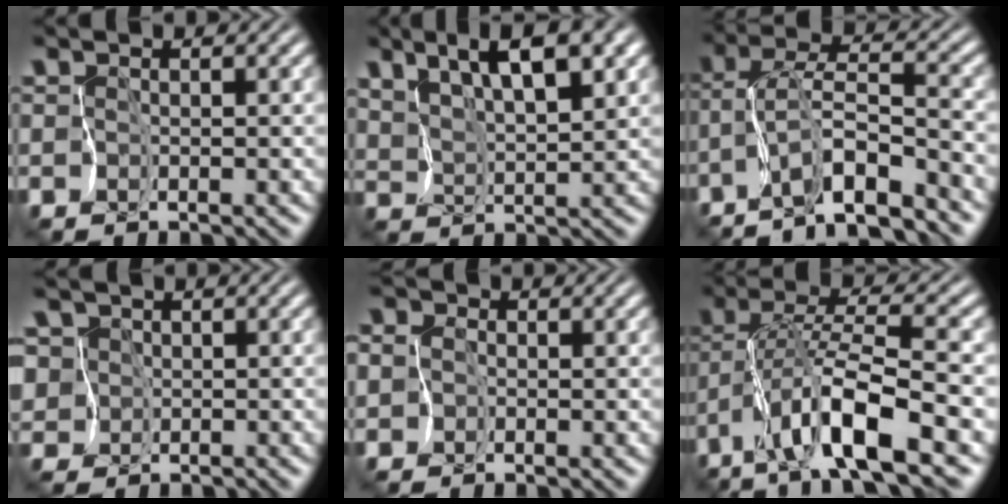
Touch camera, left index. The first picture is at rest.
{"total": 6.6, "force": [4.3, 1.6, 4.8], "torque": [-0.102, 0.009, 0.070]}
{"total": 6.6, "force": [-5.1, 0.2, 4.2], "torque": [-0.071, 0.008, -0.097]}
{"total": 5.9, "force": [1.4, 5.3, 2.3], "torque": [-0.072, 0.020, -0.018]}
{"total": 6.2, "force": [-0.5, 5.7, 2.3], "torque": [-0.056, 0.012, -0.062]}
{"total": 8.3, "force": [-4.3, 0.5, 7.1], "torque": [-0.132, 0.018, -0.085]}